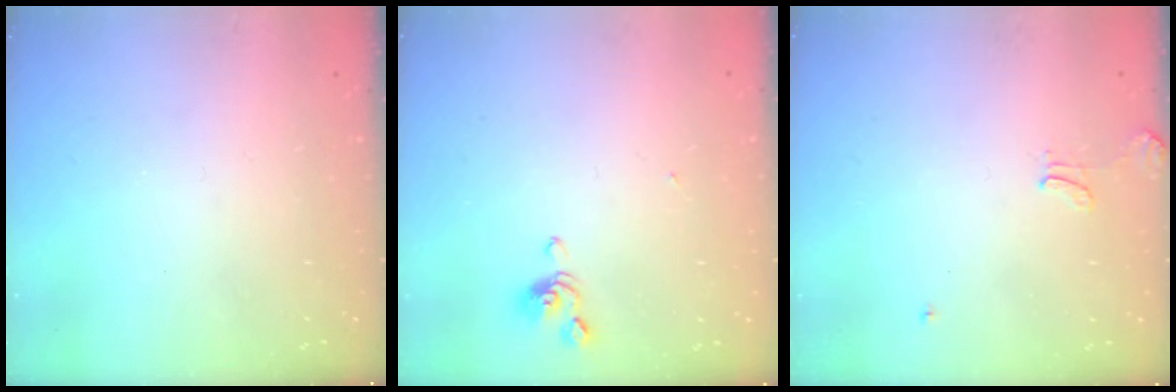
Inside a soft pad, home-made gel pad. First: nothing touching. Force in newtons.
{"total": 1.2, "press": 1.1, "slide": 0.4}
{"total": 0.0}